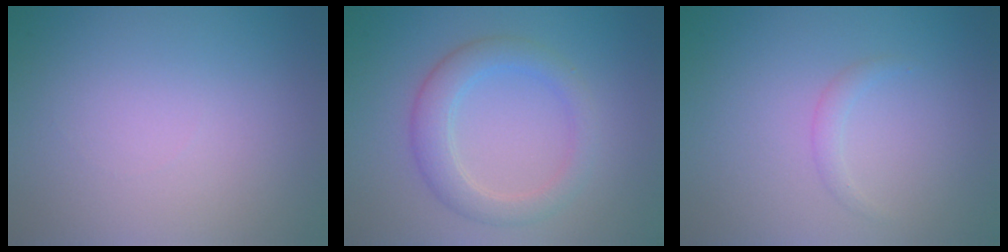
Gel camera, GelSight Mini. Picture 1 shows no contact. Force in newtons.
{"total": 3.6, "press": 3.6, "slide": 0.1}
{"total": 1.0, "press": 1.0, "slide": 0.1}